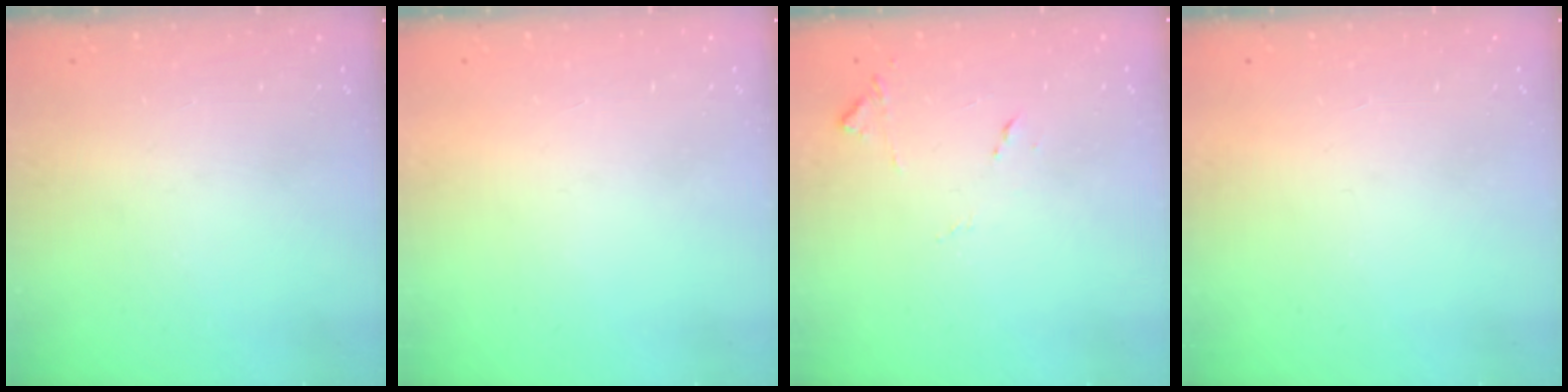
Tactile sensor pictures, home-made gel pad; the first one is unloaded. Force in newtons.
{"total": 1.5, "press": 1.5, "slide": 0.1}
{"total": 8.2, "press": 8.2, "slide": 0.6}
{"total": 1.5, "press": 1.5, "slide": 0.1}